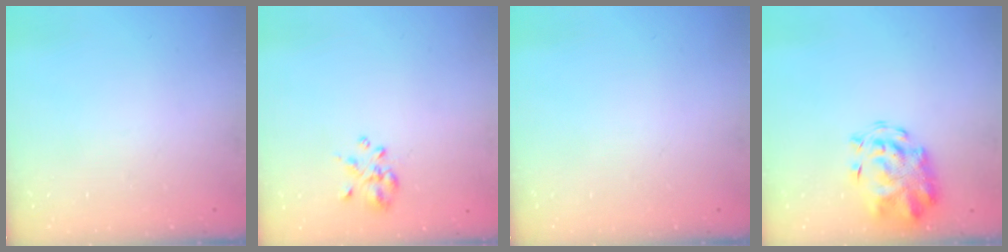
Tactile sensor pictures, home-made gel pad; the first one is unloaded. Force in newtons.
{"total": 3.2, "press": 2.9, "slide": 1.3}
{"total": 0.0}
{"total": 4.6, "press": 4.5, "slide": 1.0}